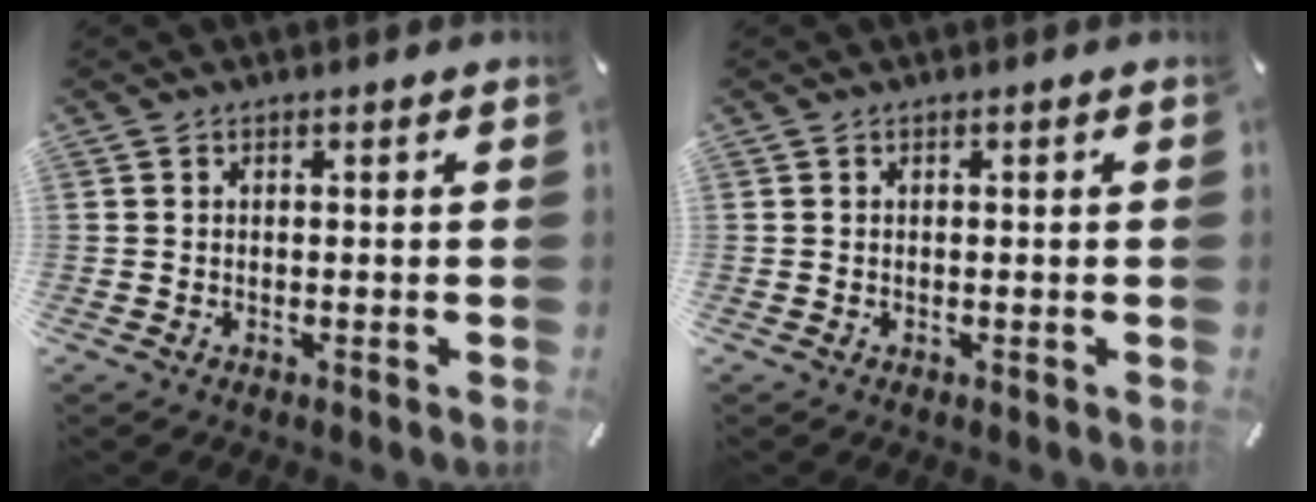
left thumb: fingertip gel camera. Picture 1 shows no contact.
{"total": 0.0}